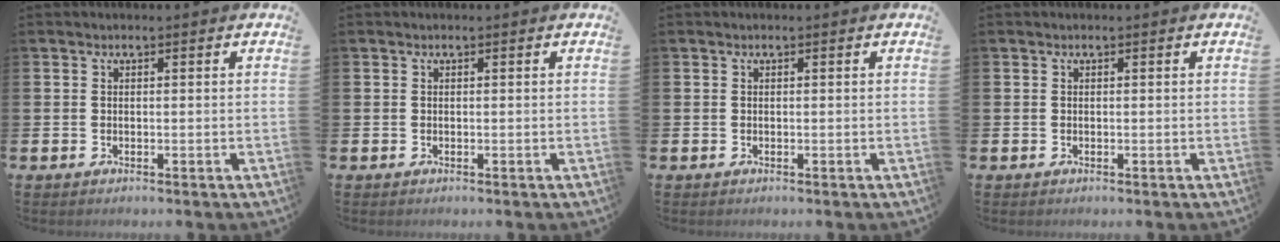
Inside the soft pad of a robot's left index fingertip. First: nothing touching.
{"total": 0.0}
{"total": 0.0}
{"total": 0.0}